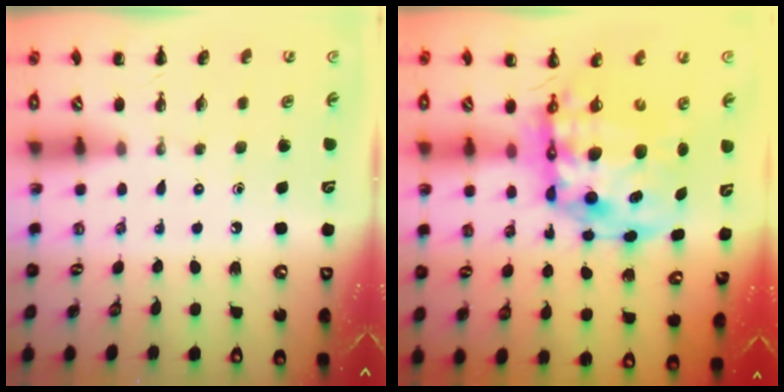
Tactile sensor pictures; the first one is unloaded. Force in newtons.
{"total": 15.8, "press": 15.3, "slide": 3.8}